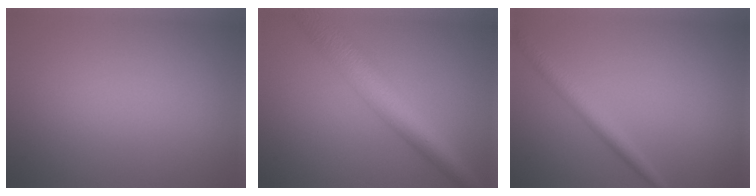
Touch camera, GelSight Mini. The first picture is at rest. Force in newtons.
{"total": 6.5, "press": 6.5, "slide": 0.1}
{"total": 2.2, "press": 2.2, "slide": 0.1}